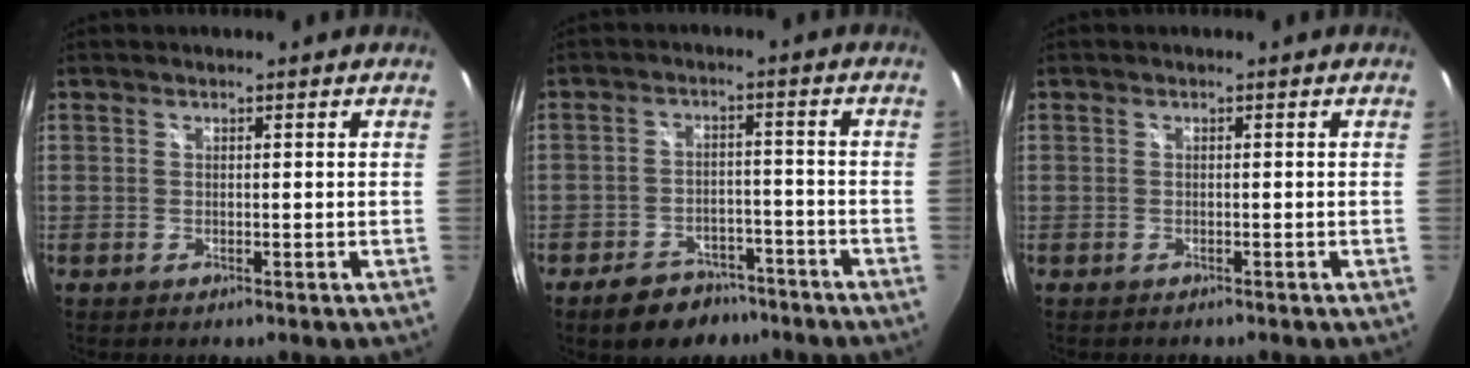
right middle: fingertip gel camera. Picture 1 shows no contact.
{"total": 9.1, "force": [-6.8, 5.0, 3.3], "torque": [-0.077, 0.016, -0.091]}
{"total": 0.0}